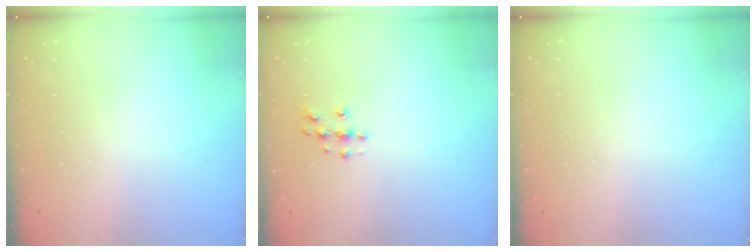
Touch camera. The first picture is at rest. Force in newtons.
{"total": 3.9, "press": 3.8, "slide": 0.4}
{"total": 0.0}